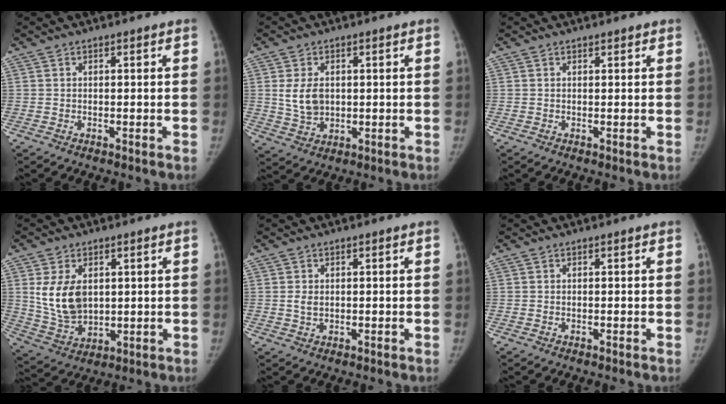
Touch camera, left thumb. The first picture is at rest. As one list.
[{"total": 6.1, "force": [0.9, 4.4, 4.2], "torque": [-0.062, -0.006, 0.028]}, {"total": 0.8, "force": [0.7, 0.3, 0.2], "torque": [-0.001, -0.004, 0.010]}, {"total": 10.6, "force": [2.2, 7.1, 7.5], "torque": [-0.119, -0.014, 0.061]}, {"total": 1.9, "force": [0.2, 1.4, 1.3], "torque": [-0.020, -0.003, 0.009]}, {"total": 0.0}]